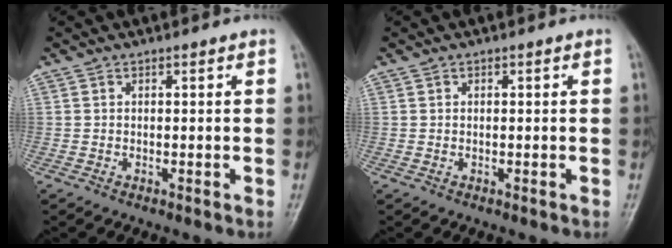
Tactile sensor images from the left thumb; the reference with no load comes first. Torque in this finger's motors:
{"motor_torque": [-0.48, 0.01, -0.13, 0.13, 0.00]}